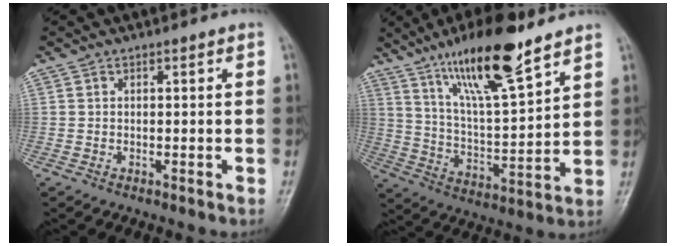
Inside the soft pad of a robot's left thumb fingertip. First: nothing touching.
{"total": 17.1, "force": [11.6, 3.6, 12.0], "torque": [-0.193, -0.062, 0.214]}